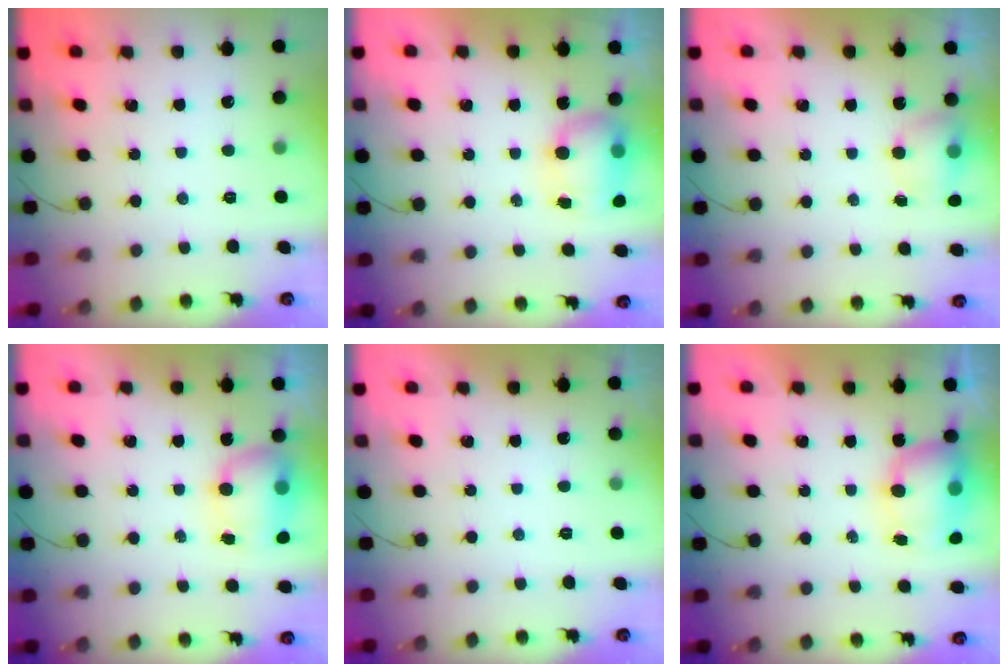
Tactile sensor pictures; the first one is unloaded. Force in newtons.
{"total": 7.8, "press": 7.7, "slide": 1.1}
{"total": 7.4, "press": 5.7, "slide": 4.7}
{"total": 7.5, "press": 7.3, "slide": 1.3}
{"total": 0.0}
{"total": 8.5, "press": 8.3, "slide": 1.8}